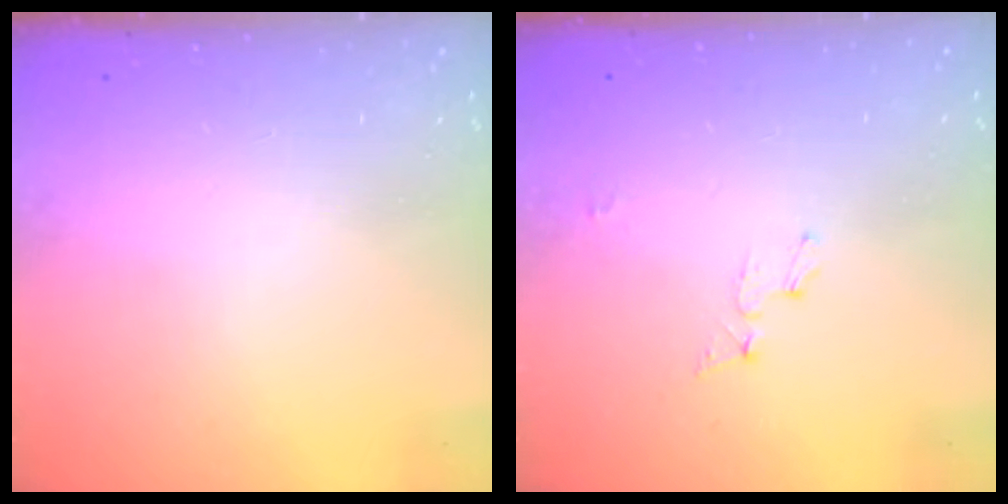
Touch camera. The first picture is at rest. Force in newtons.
{"total": 4.2, "press": 4.1, "slide": 0.4}